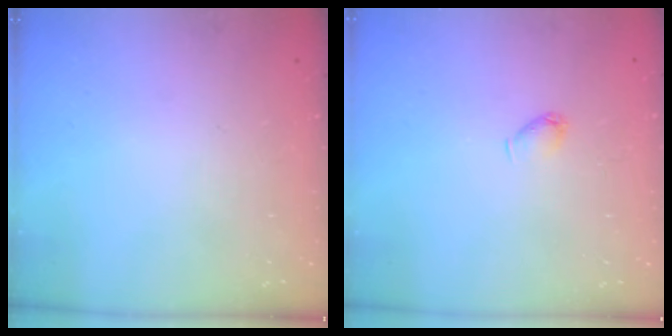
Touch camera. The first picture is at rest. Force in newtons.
{"total": 3.0, "press": 3.0, "slide": 0.3}